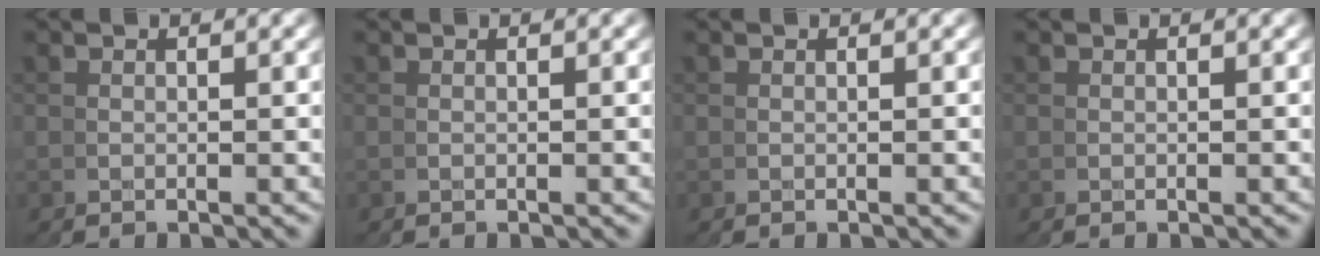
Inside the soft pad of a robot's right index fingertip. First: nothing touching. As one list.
[{"total": 0.0}, {"total": 0.0}, {"total": 0.0}]